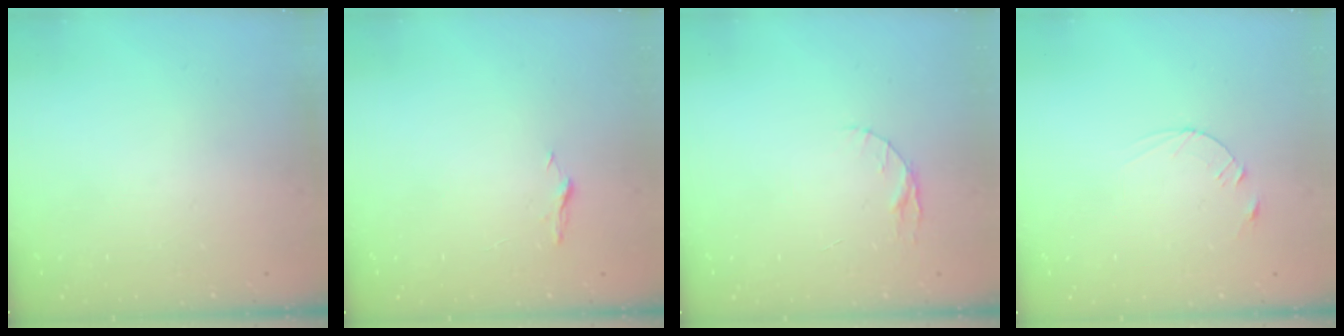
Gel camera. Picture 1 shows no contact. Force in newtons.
{"total": 3.7, "press": 3.7, "slide": 0.5}
{"total": 4.1, "press": 4.1, "slide": 0.5}
{"total": 2.5, "press": 2.5, "slide": 0.3}